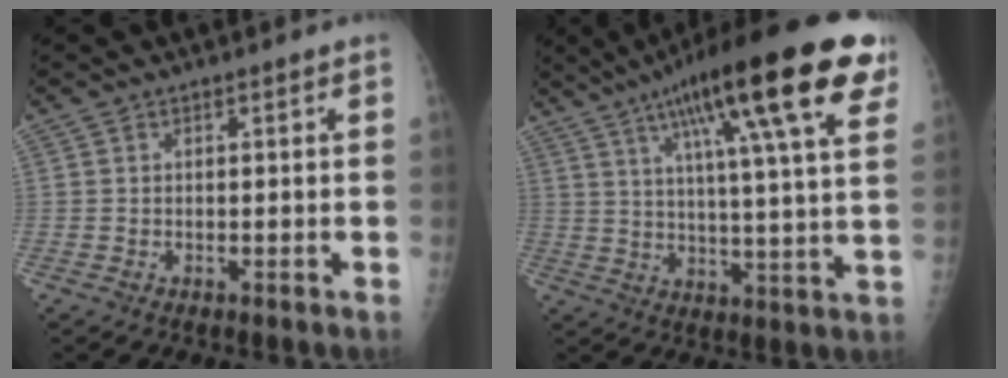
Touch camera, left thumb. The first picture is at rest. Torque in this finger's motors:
{"motor_torque": [0.63, 0.95, 1.84, -0.92, 0.40]}